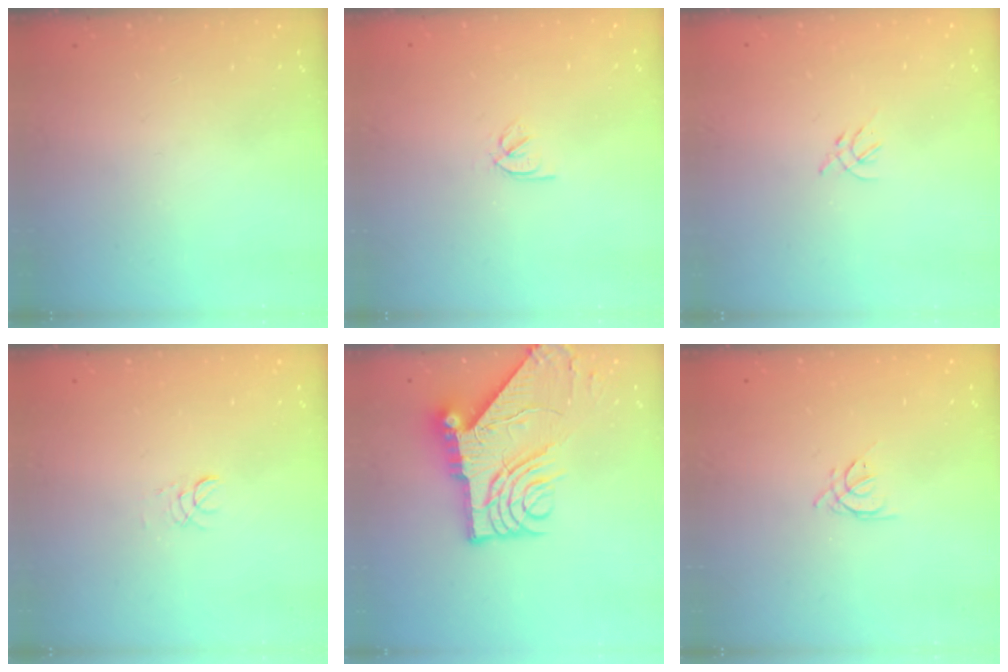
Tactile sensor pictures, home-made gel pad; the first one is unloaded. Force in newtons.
{"total": 2.5, "press": 2.4, "slide": 0.7}
{"total": 2.3, "press": 2.2, "slide": 0.6}
{"total": 2.9, "press": 2.8, "slide": 0.3}
{"total": 15.2, "press": 15.1, "slide": 1.6}
{"total": 2.5, "press": 2.4, "slide": 0.5}